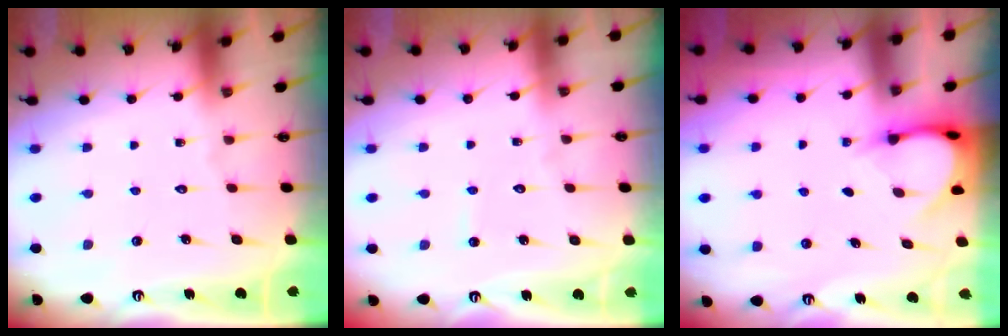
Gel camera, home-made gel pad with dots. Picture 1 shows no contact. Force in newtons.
{"total": 2.8, "press": 2.8, "slide": 0.3}
{"total": 4.2, "press": 4.2, "slide": 0.1}